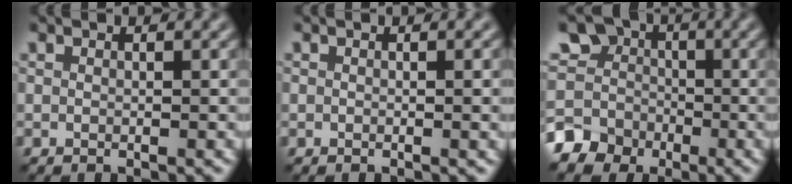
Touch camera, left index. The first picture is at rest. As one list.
[{"total": 1.6, "force": [-0.1, 0.7, 1.5], "torque": [-0.016, -0.005, -0.002]}, {"total": 6.8, "force": [-2.0, 6.1, 2.4], "torque": [-0.037, -0.003, -0.048]}]